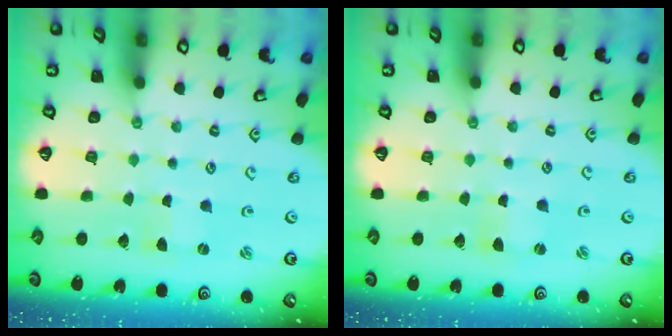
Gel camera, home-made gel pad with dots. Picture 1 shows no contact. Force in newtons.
{"total": 0.6, "press": 0.6, "slide": 0.1}